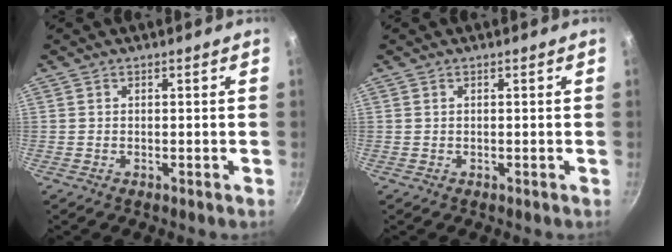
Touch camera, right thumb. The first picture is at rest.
{"total": 0.0}